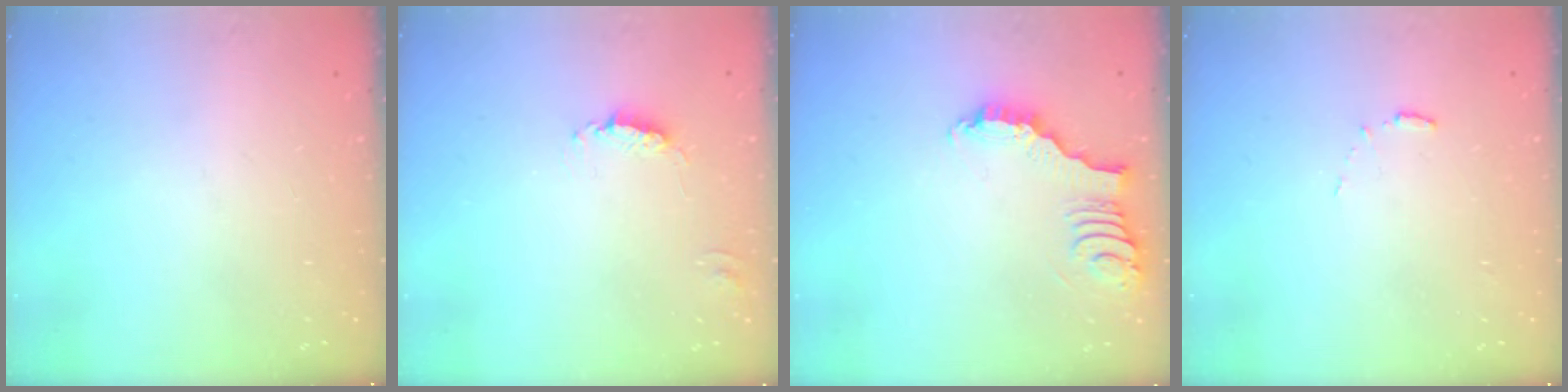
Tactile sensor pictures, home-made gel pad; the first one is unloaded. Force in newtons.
{"total": 0.8, "press": 0.8, "slide": 0.1}
{"total": 3.9, "press": 3.9, "slide": 0.3}
{"total": 4.9, "press": 4.9, "slide": 0.4}